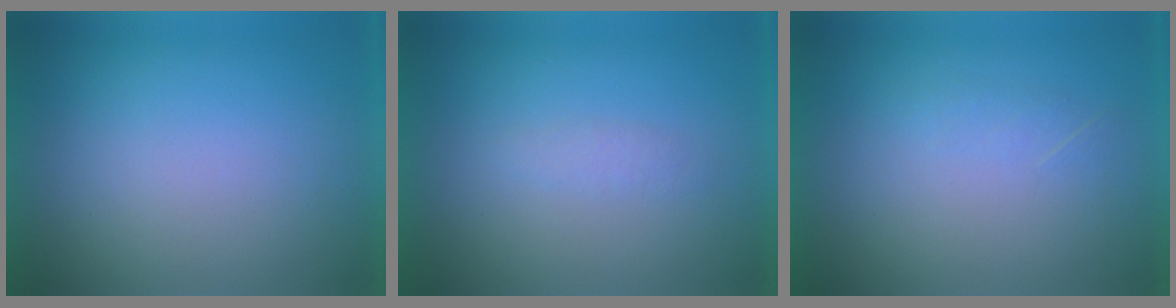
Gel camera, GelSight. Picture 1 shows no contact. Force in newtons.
{"total": 1.3}
{"total": 1.3}